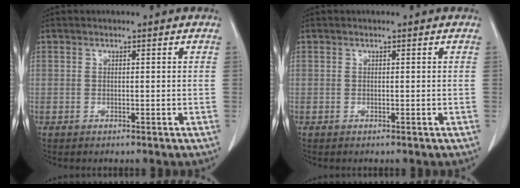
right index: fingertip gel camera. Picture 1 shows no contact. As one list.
[{"total": 0.0}]